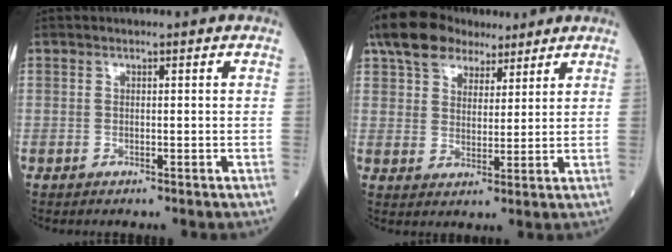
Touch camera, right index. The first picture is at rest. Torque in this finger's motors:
{"motor_torque": [0.84, 0.96, 0.35, 0.04]}